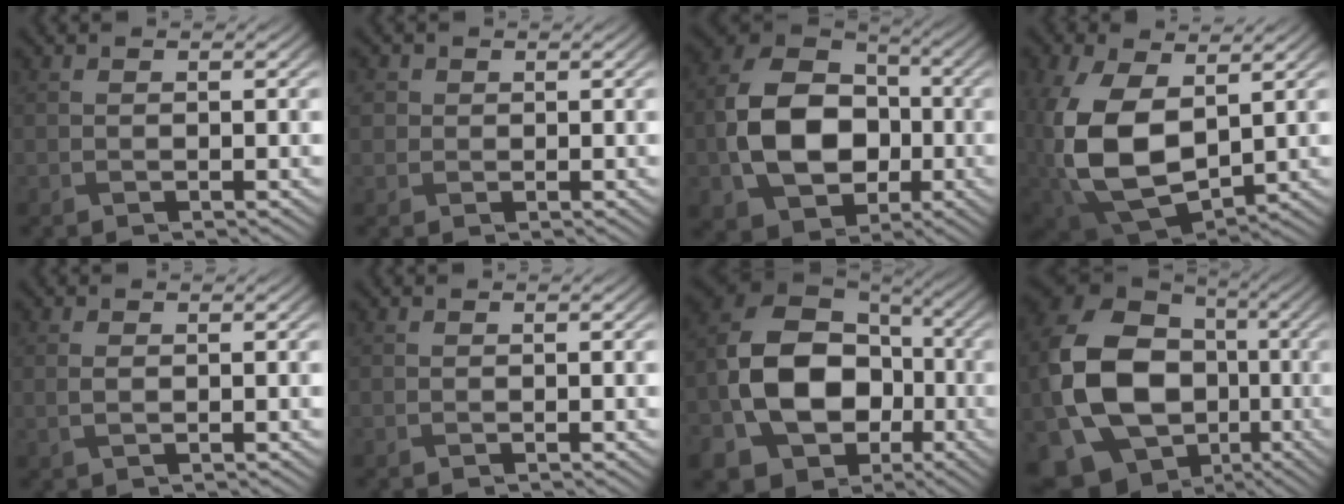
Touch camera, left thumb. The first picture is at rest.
{"total": 1.6, "force": [0.3, 1.5, 0.3], "torque": [-0.007, -0.004, 0.004]}
{"total": 13.0, "force": [-2.3, 9.7, 8.4], "torque": [-0.181, -0.011, -0.047]}
{"total": 12.6, "force": [0.7, 8.2, 9.6], "torque": [-0.242, -0.018, 0.025]}
{"total": 1.2, "force": [0.0, 0.6, 1.1], "torque": [-0.031, -0.001, 0.001]}
{"total": 0.0}
{"total": 17.1, "force": [-4.5, 12.9, 10.3], "torque": [-0.227, -0.028, -0.080]}
{"total": 18.2, "force": [-3.3, 14.4, 10.6], "torque": [-0.258, -0.034, -0.052]}